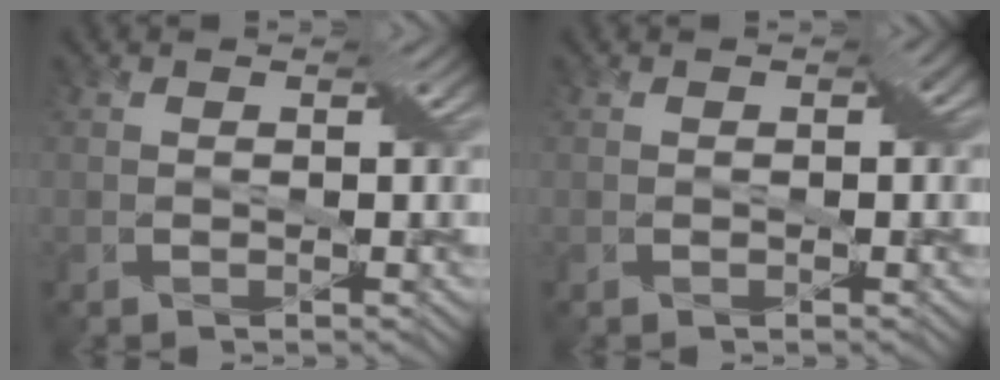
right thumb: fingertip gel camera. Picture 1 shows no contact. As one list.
[{"total": 0.8, "force": [-0.1, 0.6, 0.5], "torque": [-0.008, -0.001, -0.002]}]